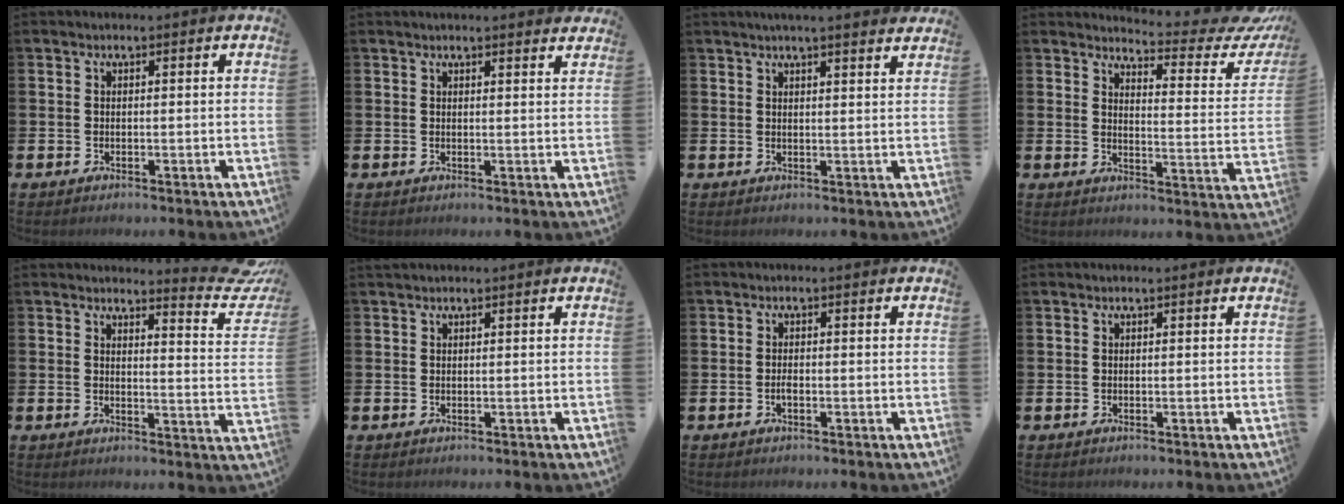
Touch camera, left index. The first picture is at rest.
{"total": 1.8, "force": [1.8, 0.0, 0.1], "torque": [0.003, -0.009, 0.031]}
{"total": 3.4, "force": [3.3, -0.4, 0.8], "torque": [-0.013, -0.016, 0.058]}
{"total": 5.2, "force": [4.7, 1.0, 2.0], "torque": [-0.035, -0.049, 0.070]}
{"total": 4.5, "force": [4.2, 0.8, 1.2], "torque": [-0.001, -0.051, 0.062]}
{"total": 0.5, "force": [0.5, 0.0, 0.2], "torque": [-0.004, 0.002, 0.009]}
{"total": 1.1, "force": [-0.4, 0.4, 0.9], "torque": [-0.015, -0.003, -0.008]}
{"total": 0.0}